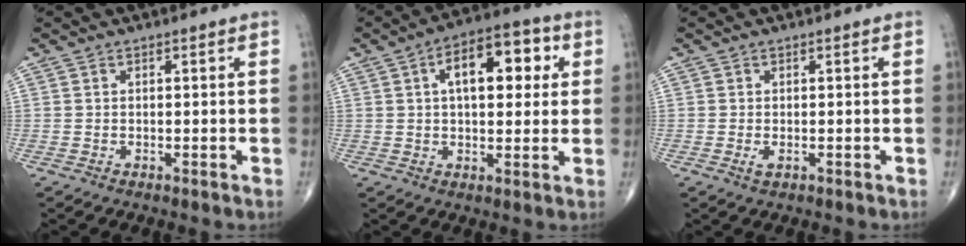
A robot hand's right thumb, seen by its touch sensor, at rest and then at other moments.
{"total": 13.0, "force": [3.4, 6.7, 10.7], "torque": [-0.129, 0.019, 0.046]}
{"total": 1.2, "force": [-0.3, 0.6, 0.9], "torque": [-0.019, -0.004, -0.005]}